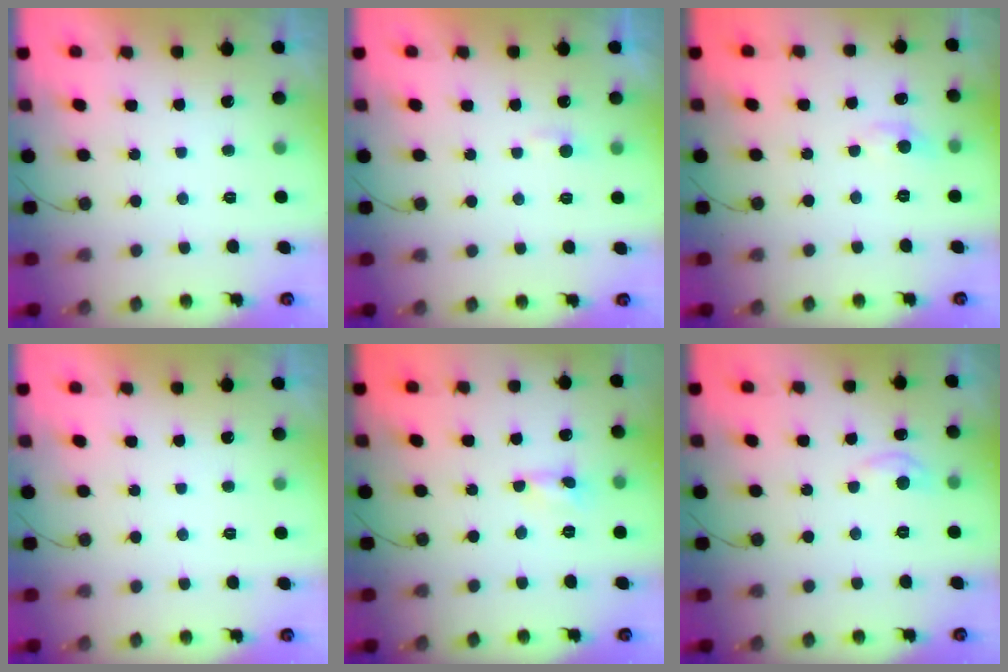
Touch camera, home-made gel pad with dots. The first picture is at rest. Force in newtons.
{"total": 2.7, "press": 2.7, "slide": 0.3}
{"total": 2.8, "press": 2.8, "slide": 0.4}
{"total": 0.0}
{"total": 0.0}
{"total": 5.4, "press": 5.3, "slide": 0.8}